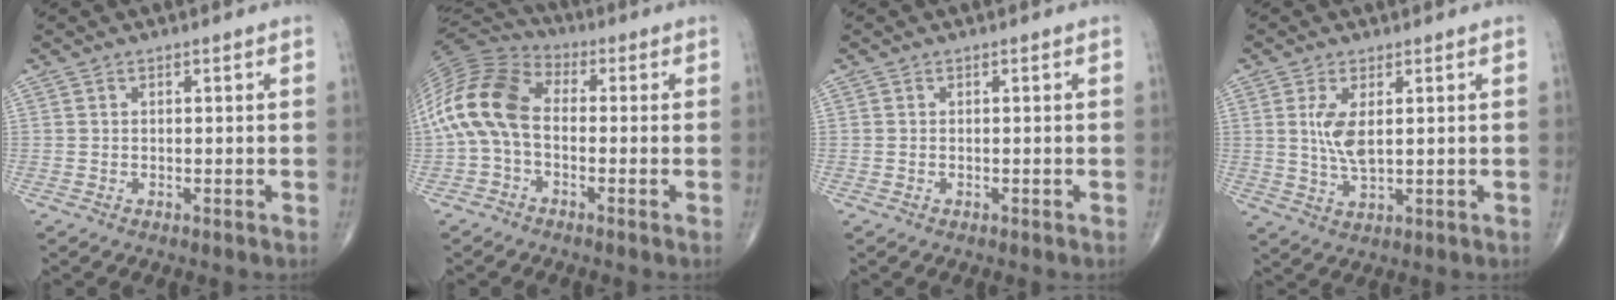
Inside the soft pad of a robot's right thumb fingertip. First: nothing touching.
{"total": 14.7, "force": [-0.9, 9.3, 11.3], "torque": [-0.234, 0.034, -0.030]}
{"total": 0.0}
{"total": 5.8, "force": [1.3, 2.3, 5.2], "torque": [-0.108, -0.012, 0.032]}